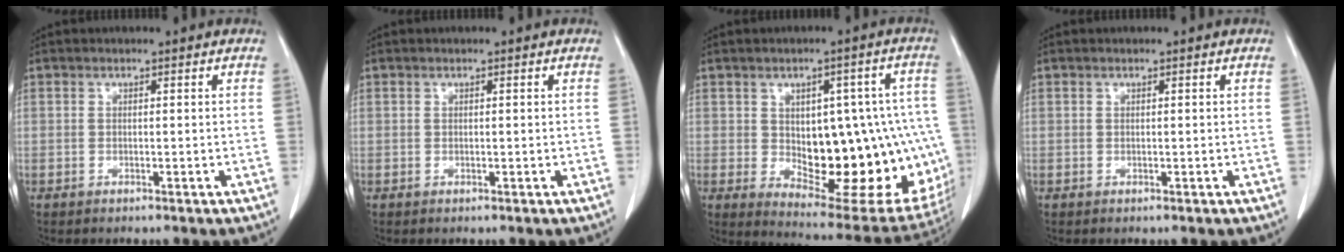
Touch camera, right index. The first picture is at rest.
{"total": 0.0}
{"total": 21.8, "force": [-2.4, 9.9, 19.3], "torque": [-0.192, 0.018, 0.000]}
{"total": 0.0}